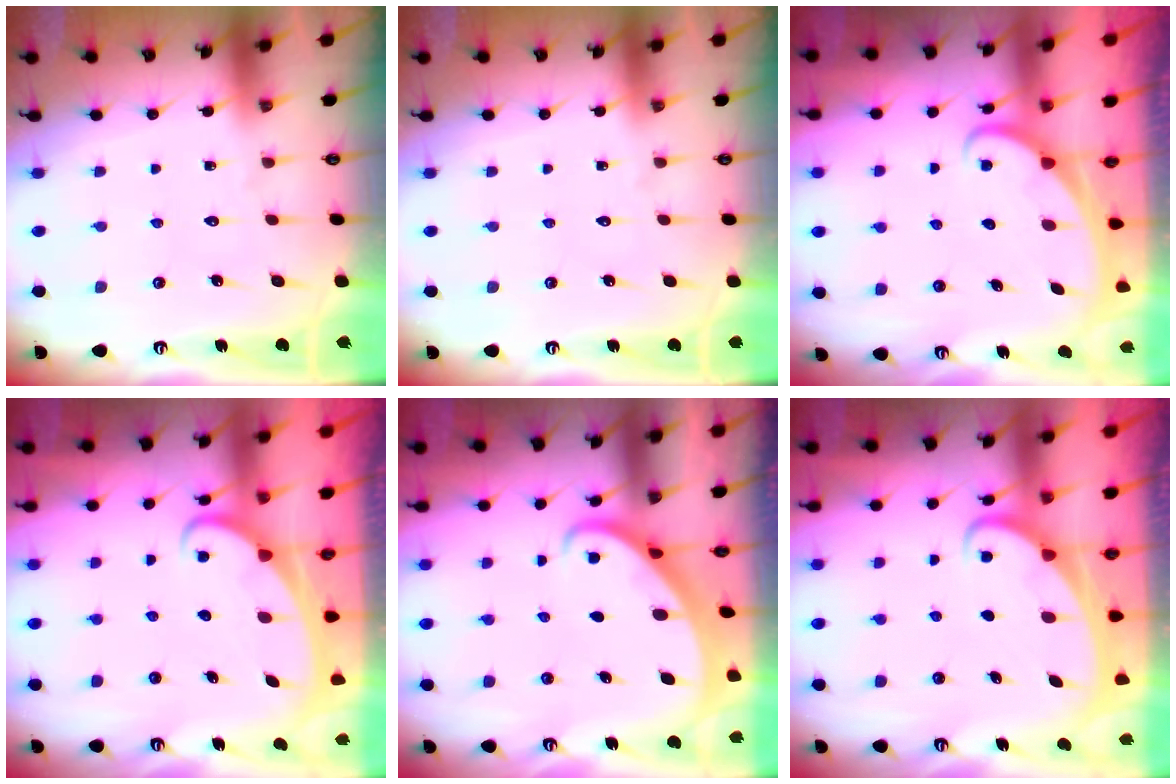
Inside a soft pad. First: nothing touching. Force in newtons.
{"total": 0.0}
{"total": 1.8, "press": 1.7, "slide": 0.1}
{"total": 2.2, "press": 2.2, "slide": 0.3}
{"total": 2.3, "press": 2.3, "slide": 0.3}
{"total": 2.4, "press": 2.4, "slide": 0.3}